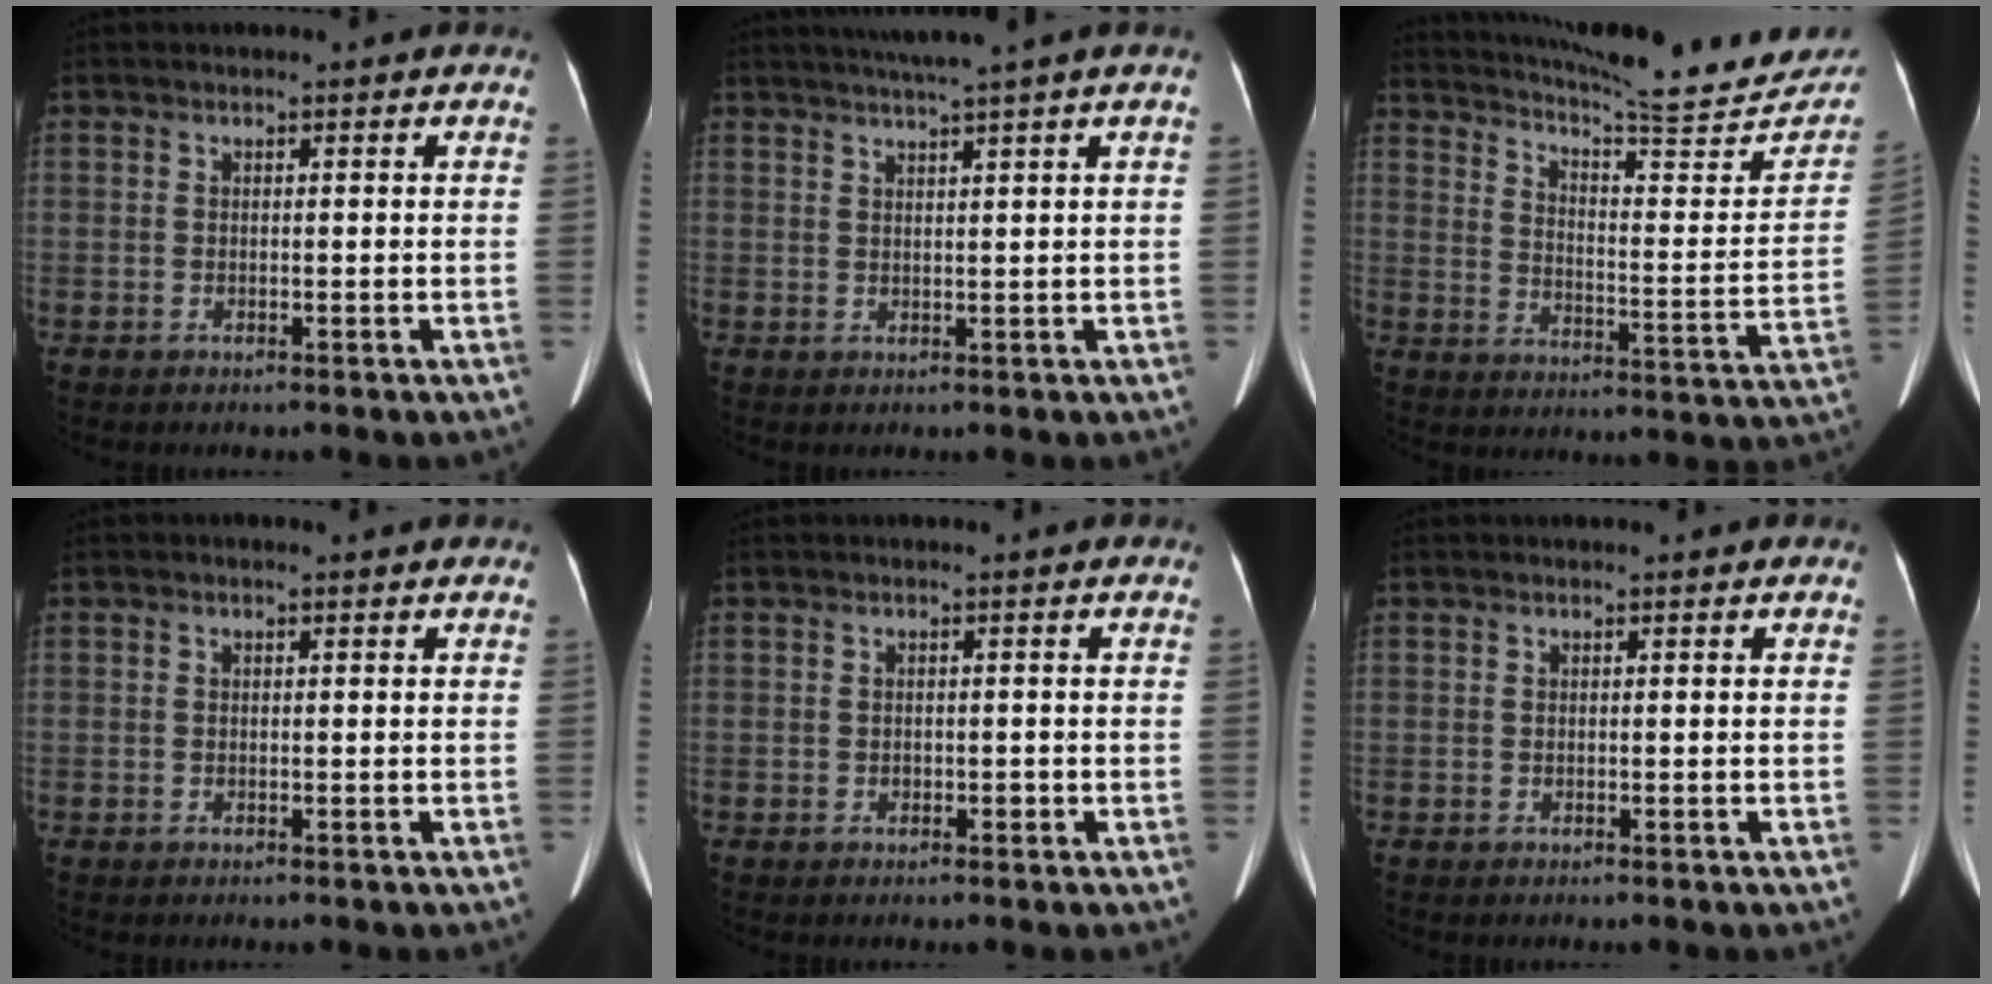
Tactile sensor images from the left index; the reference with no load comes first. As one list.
[{"total": 5.3, "force": [3.9, -1.5, 3.2], "torque": [-0.049, 0.012, 0.063]}, {"total": 23.7, "force": [21.8, 2.4, 8.8], "torque": [-0.135, -0.069, 0.281]}, {"total": 0.0}, {"total": 0.8, "force": [-0.5, 0.5, 0.3], "torque": [-0.004, 0.000, -0.009]}, {"total": 0.0}]